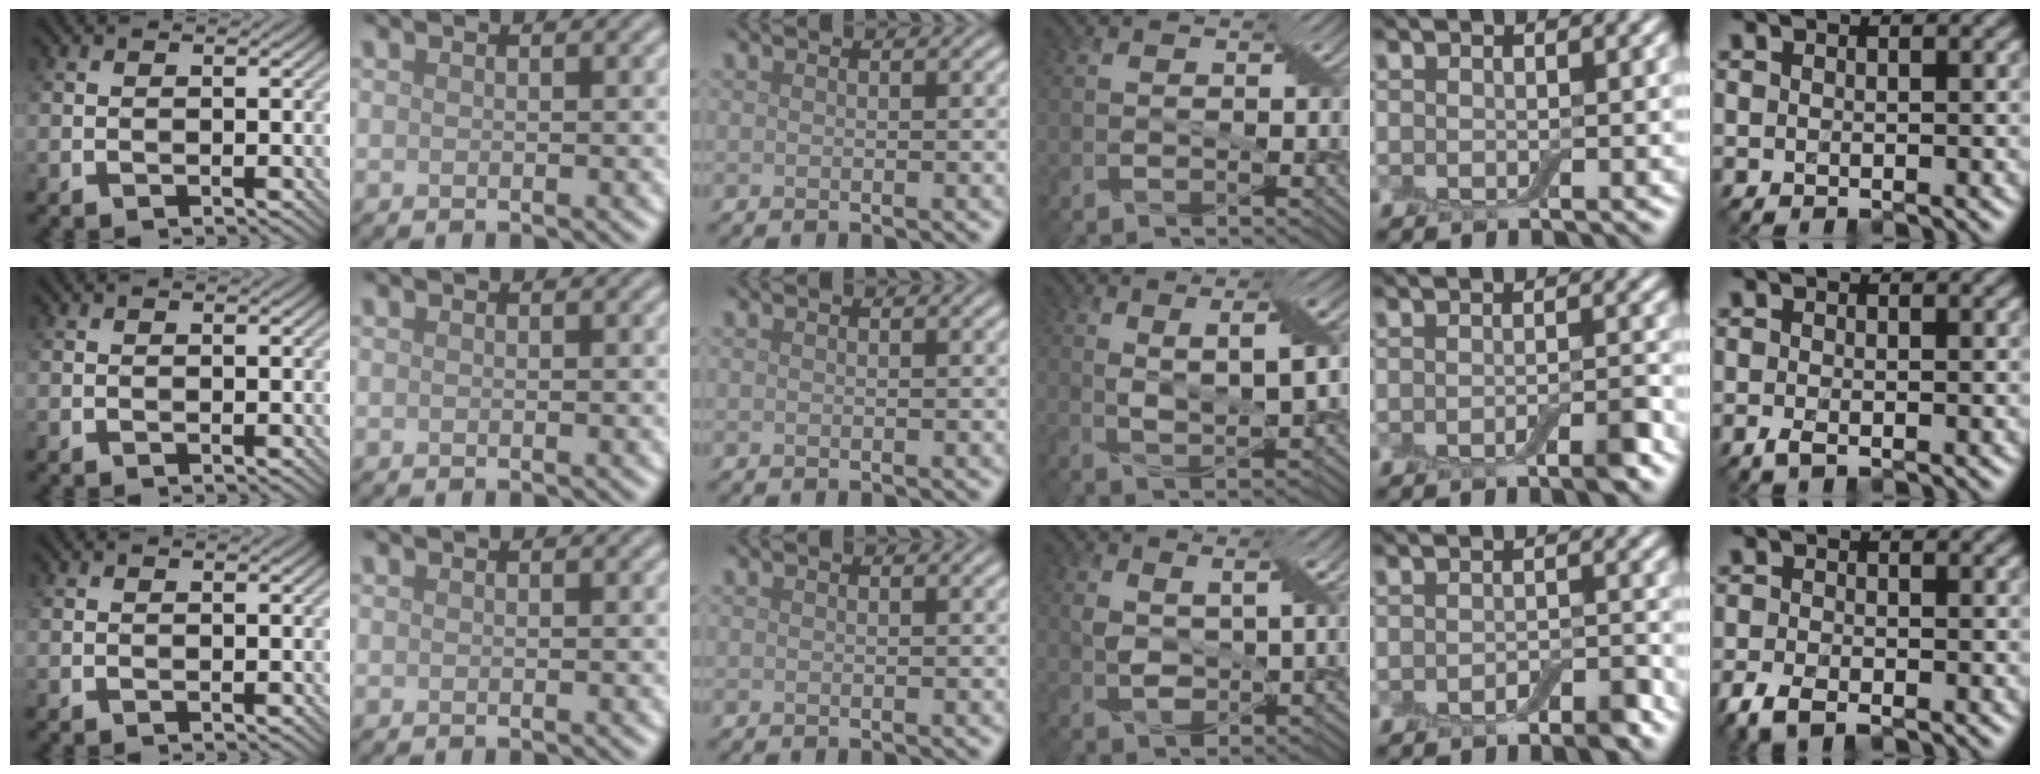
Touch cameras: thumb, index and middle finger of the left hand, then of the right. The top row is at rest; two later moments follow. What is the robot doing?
{"motion": "squeeze", "object": "air blower"}